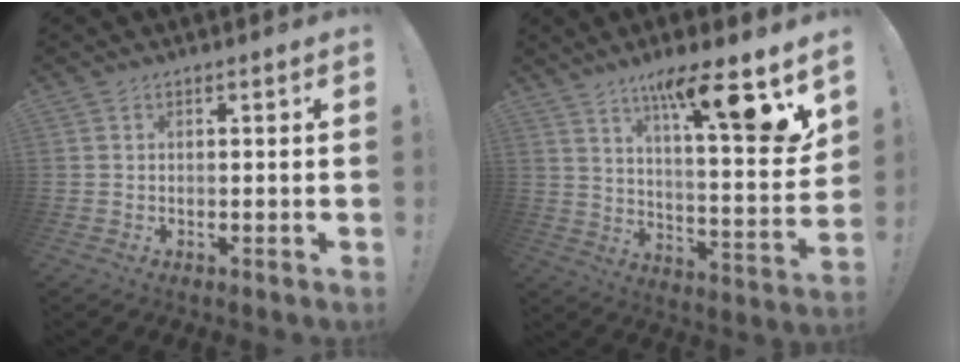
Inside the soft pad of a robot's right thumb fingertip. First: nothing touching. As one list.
[{"total": 15.4, "force": [9.9, 0.8, 11.7], "torque": [-0.184, -0.073, 0.144]}]